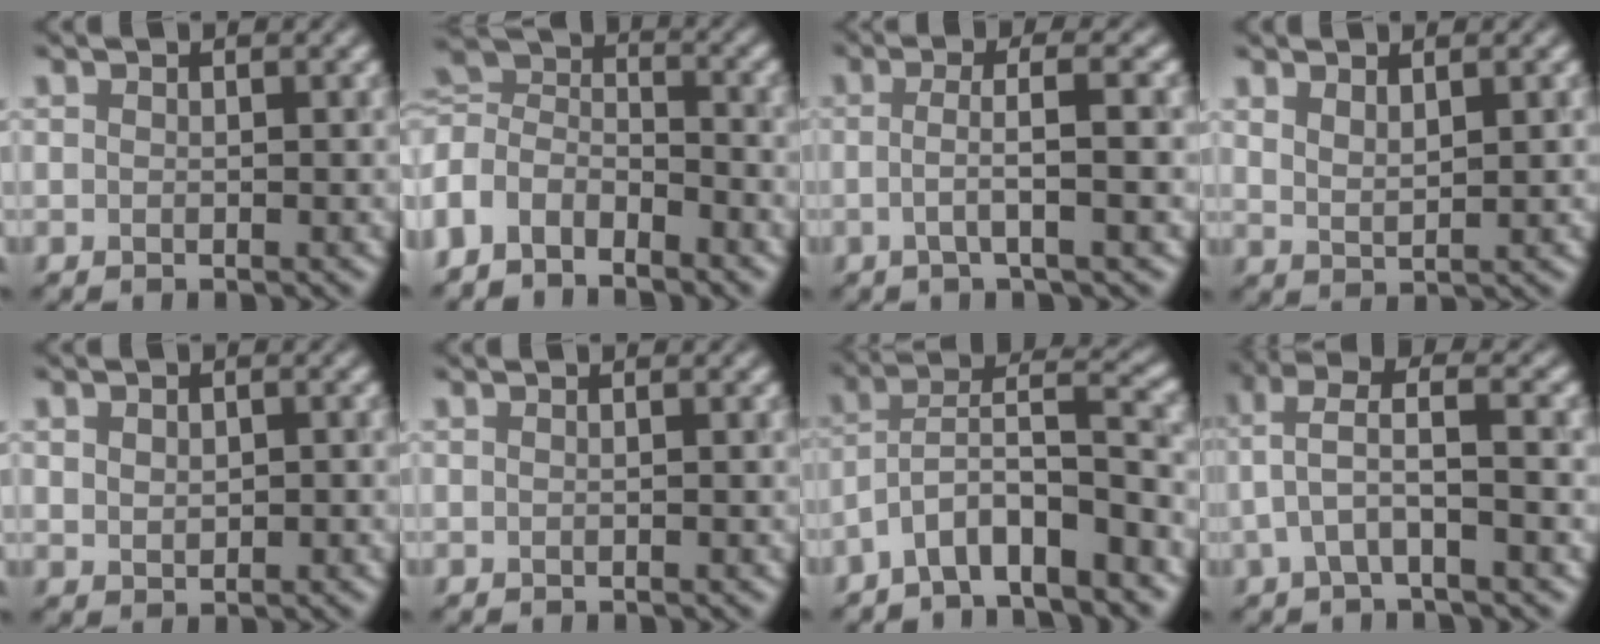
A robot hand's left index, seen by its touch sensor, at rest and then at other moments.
{"total": 4.7, "force": [-3.1, 3.0, 2.0], "torque": [-0.040, 0.003, -0.068]}
{"total": 3.2, "force": [-0.6, 0.6, 3.1], "torque": [-0.045, 0.003, -0.010]}
{"total": 1.7, "force": [1.3, 0.4, 0.9], "torque": [-0.014, -0.001, 0.031]}
{"total": 1.3, "force": [0.1, 1.0, 0.9], "torque": [-0.012, 0.000, 0.016]}
{"total": 0.8, "force": [0.2, 0.4, 0.6], "torque": [0.001, -0.005, -0.011]}
{"total": 7.3, "force": [-5.0, 1.8, 5.0], "torque": [-0.079, 0.015, -0.087]}
{"total": 3.4, "force": [-0.1, 0.7, 3.3], "torque": [-0.076, 0.018, -0.002]}